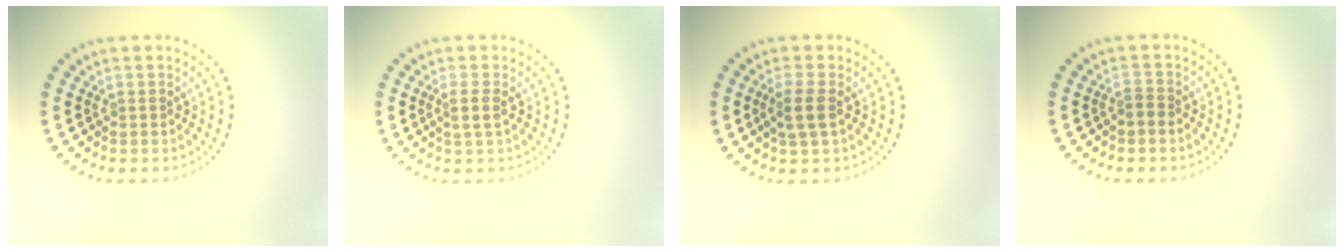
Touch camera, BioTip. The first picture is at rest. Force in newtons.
{"total": 1.4, "press": 1.1, "slide": 0.9}
{"total": 2.4, "press": 2.2, "slide": 0.8}
{"total": 0.8, "press": 0.6, "slide": 0.6}